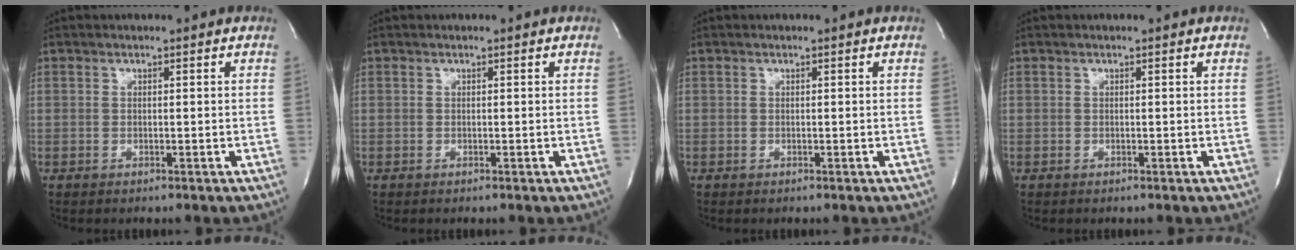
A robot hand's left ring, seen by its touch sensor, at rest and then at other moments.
{"total": 0.0}
{"total": 0.0}
{"total": 0.0}